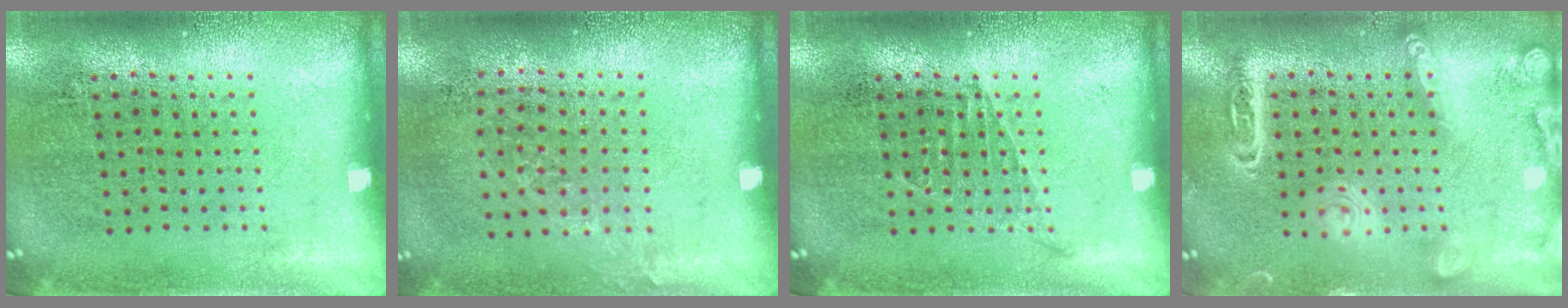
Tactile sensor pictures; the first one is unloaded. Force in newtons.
{"total": 0.9, "press": 0.7, "slide": 0.5}
{"total": 0.7, "press": 0.7, "slide": 0.1}
{"total": 3.5, "press": 3.5, "slide": 0.4}